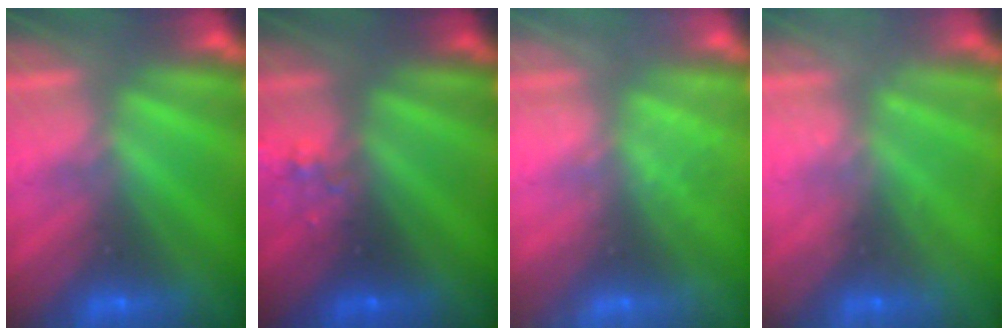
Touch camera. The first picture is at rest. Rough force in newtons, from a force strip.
{"total": 2.3}
{"total": 2.3}
{"total": 2.4}